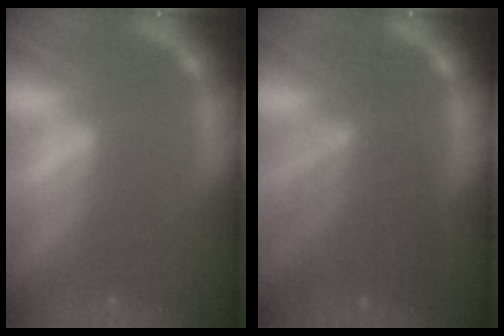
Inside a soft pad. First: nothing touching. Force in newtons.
{"total": 6.5}